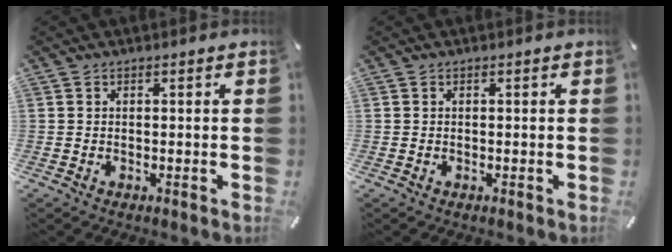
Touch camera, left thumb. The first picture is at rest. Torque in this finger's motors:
{"motor_torque": [0.00, 0.00, 0.00, 0.00, 0.00]}